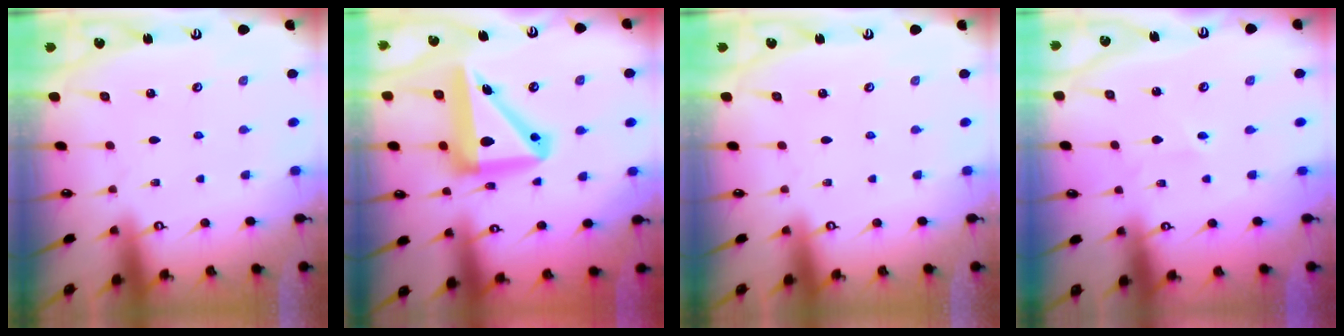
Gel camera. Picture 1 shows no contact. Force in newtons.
{"total": 16.4, "press": 16.0, "slide": 3.7}
{"total": 0.0}
{"total": 1.7, "press": 1.7, "slide": 0.2}